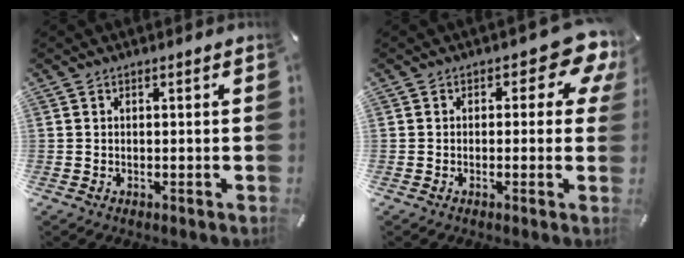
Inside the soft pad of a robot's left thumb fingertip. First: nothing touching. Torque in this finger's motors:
{"motor_torque": [0.95, 0.55, 0.68, 0.28, 0.02]}